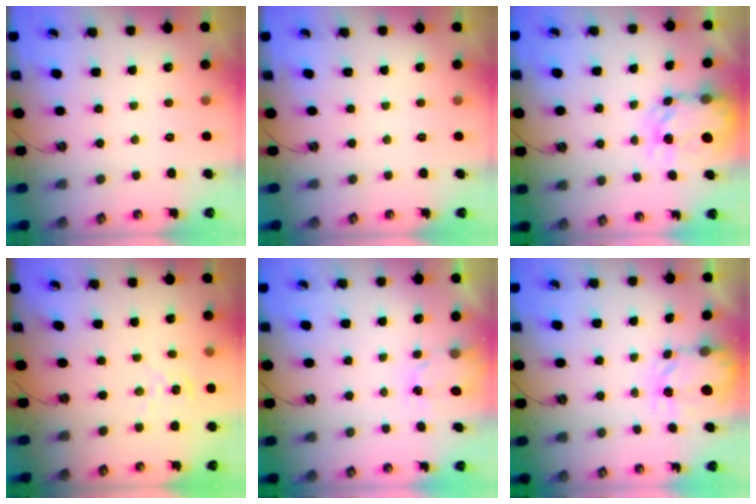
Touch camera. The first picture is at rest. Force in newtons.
{"total": 0.0}
{"total": 5.4, "press": 5.4, "slide": 0.6}
{"total": 1.4, "press": 1.4, "slide": 0.2}
{"total": 2.6, "press": 2.6, "slide": 0.4}
{"total": 3.4, "press": 3.4, "slide": 0.4}